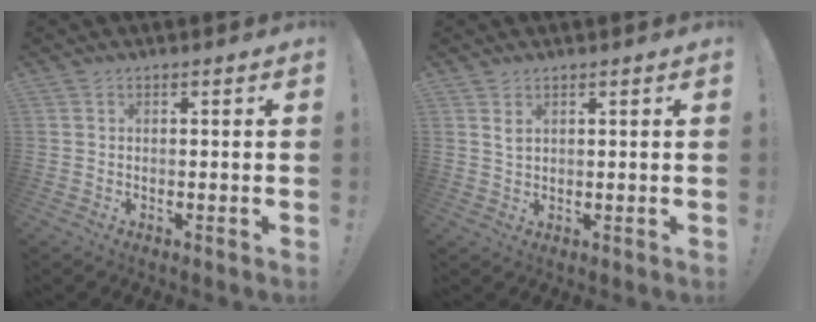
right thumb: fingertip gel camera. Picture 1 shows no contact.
{"total": 2.1, "force": [1.3, 1.0, 1.4], "torque": [-0.016, -0.006, 0.020]}